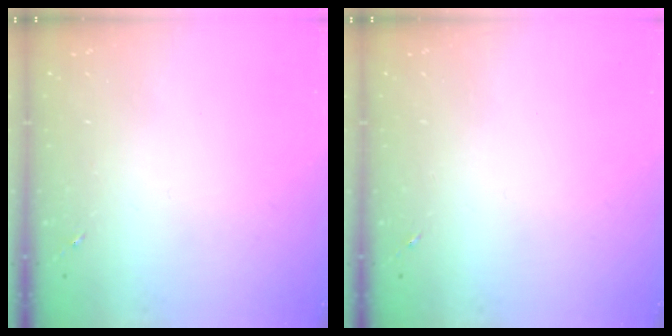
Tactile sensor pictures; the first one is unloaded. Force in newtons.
{"total": 0.0}